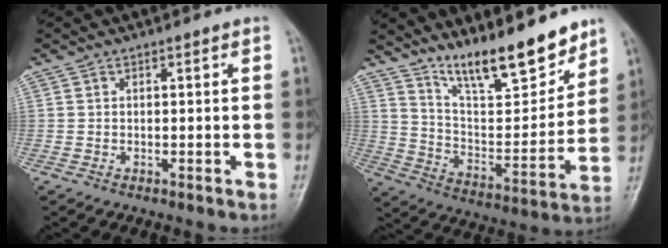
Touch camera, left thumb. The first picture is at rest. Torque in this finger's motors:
{"motor_torque": [0.67, 0.16, 1.05, -1.73, 0.20]}